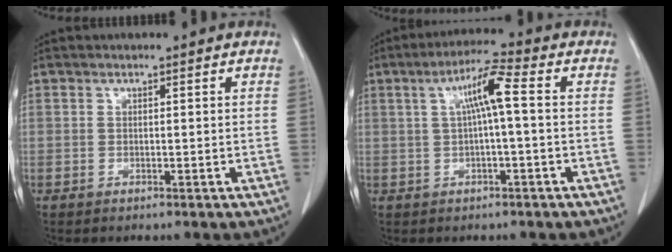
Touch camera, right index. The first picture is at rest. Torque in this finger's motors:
{"motor_torque": [0.72, -0.03, 0.28, 0.07]}